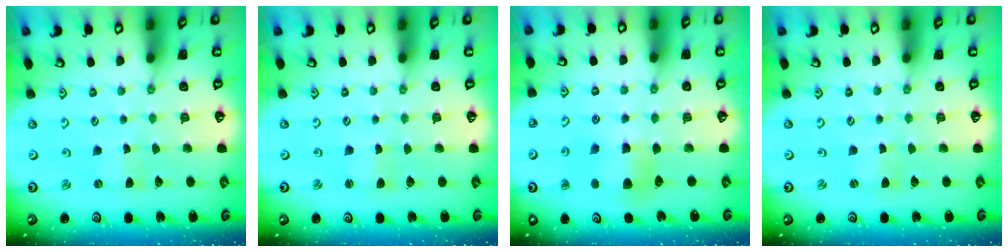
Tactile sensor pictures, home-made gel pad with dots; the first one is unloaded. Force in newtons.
{"total": 0.9, "press": 0.9, "slide": 0.0}
{"total": 6.8, "press": 6.7, "slide": 0.7}
{"total": 0.0}